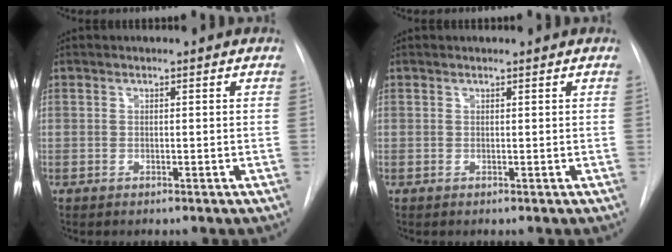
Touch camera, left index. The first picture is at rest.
{"total": 1.0, "force": [0.9, 0.0, 0.1], "torque": [-0.007, 0.006, 0.014]}